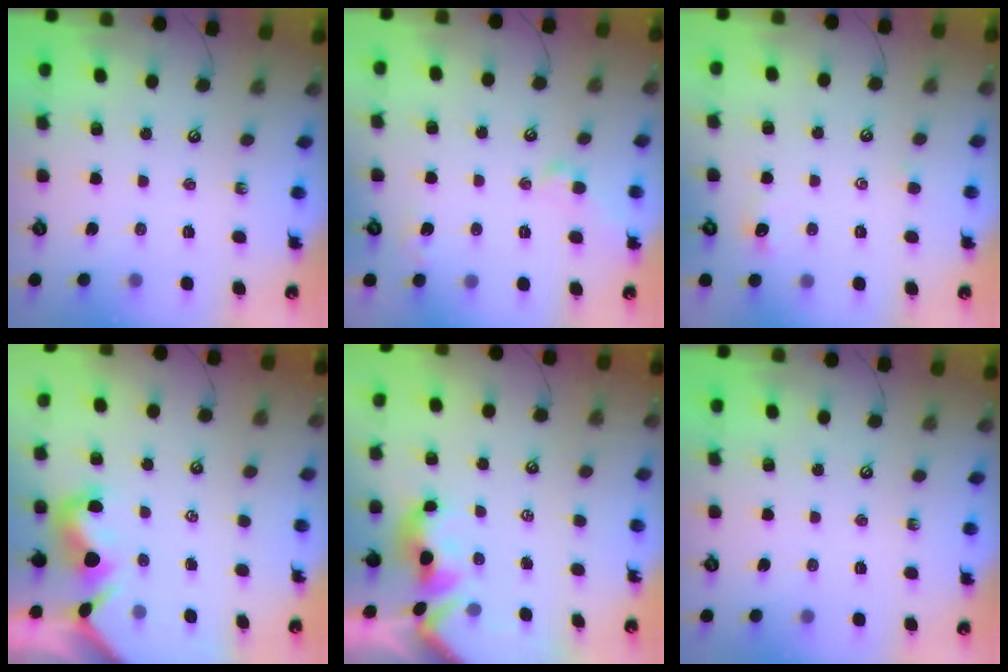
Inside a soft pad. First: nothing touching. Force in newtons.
{"total": 3.6, "press": 3.5, "slide": 0.9}
{"total": 0.9, "press": 0.9, "slide": 0.2}
{"total": 1.5, "press": 1.2, "slide": 0.9}
{"total": 1.6, "press": 1.4, "slide": 0.7}
{"total": 0.0}